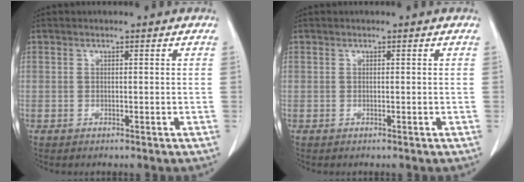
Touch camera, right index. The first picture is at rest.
{"total": 0.0}